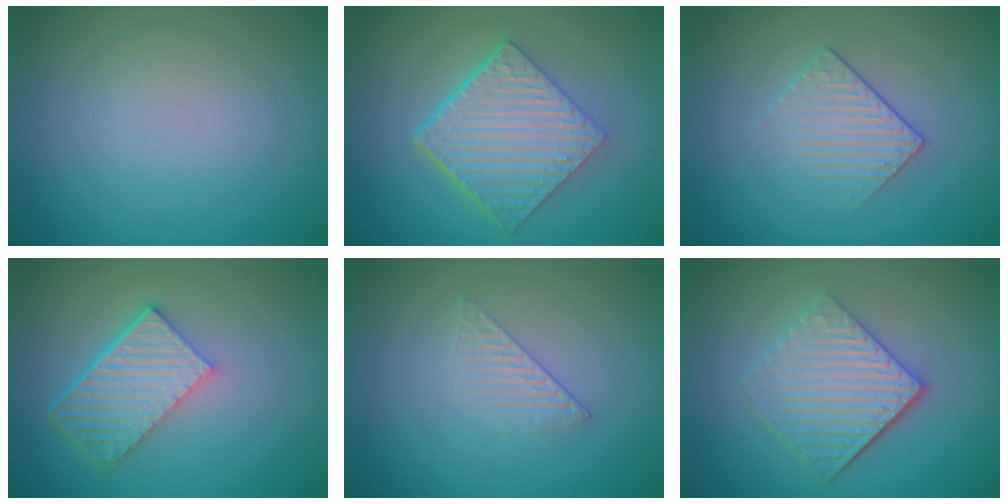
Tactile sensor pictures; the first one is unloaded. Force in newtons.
{"total": 6.6, "press": 4.7, "slide": 4.6}
{"total": 1.9, "press": 1.6, "slide": 1.0}
{"total": 6.1, "press": 4.2, "slide": 4.4}
{"total": 1.3, "press": 0.4, "slide": 1.2}
{"total": 5.6, "press": 3.9, "slide": 4.1}